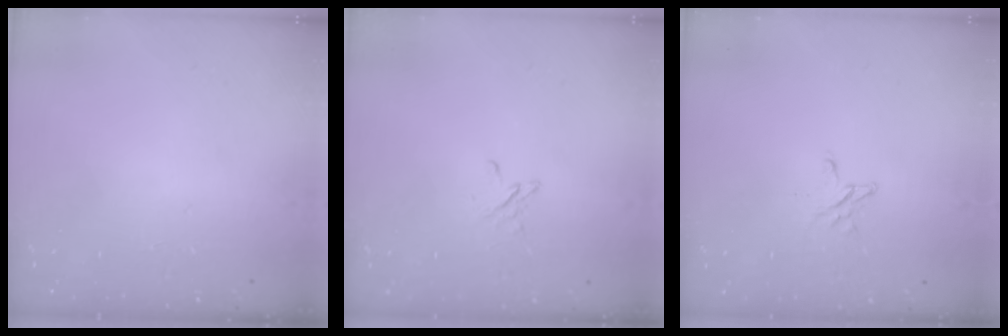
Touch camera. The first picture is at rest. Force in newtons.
{"total": 2.4, "press": 2.4, "slide": 0.2}
{"total": 3.8, "press": 3.8, "slide": 0.3}